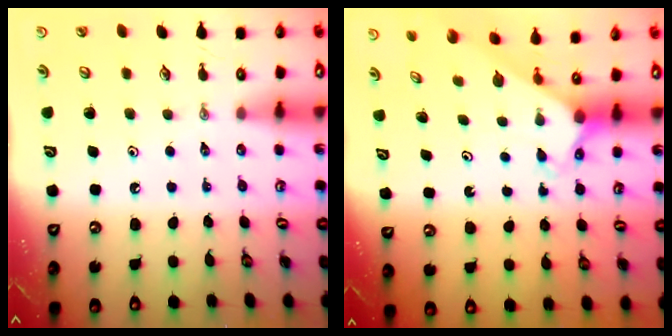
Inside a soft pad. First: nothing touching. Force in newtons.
{"total": 2.3, "press": 2.3, "slide": 0.1}